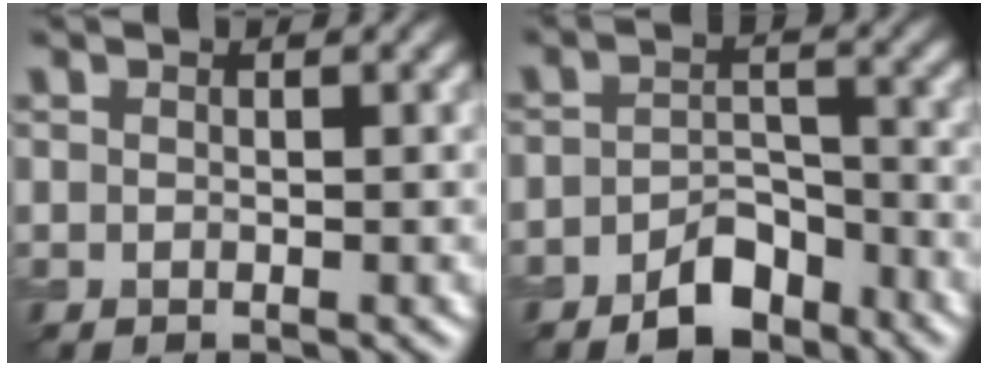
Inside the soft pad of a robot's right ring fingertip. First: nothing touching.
{"total": 4.6, "force": [-3.1, 2.4, 2.3], "torque": [-0.031, 0.004, -0.056]}